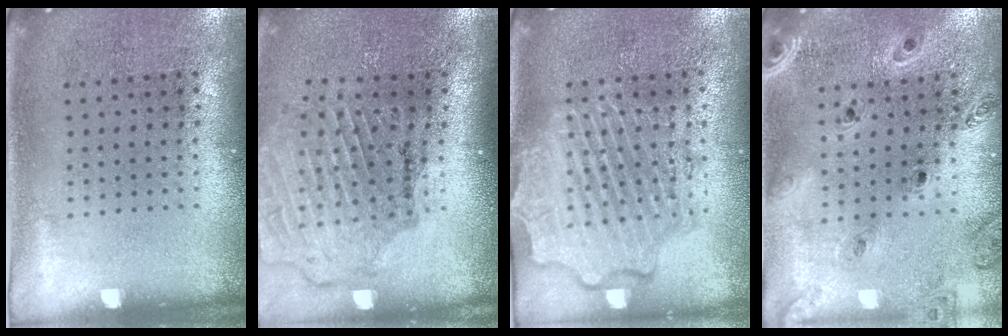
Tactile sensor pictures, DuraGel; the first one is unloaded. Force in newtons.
{"total": 1.7, "press": 1.7, "slide": 0.3}
{"total": 4.5, "press": 4.5, "slide": 0.6}
{"total": 1.3, "press": 1.3, "slide": 0.1}